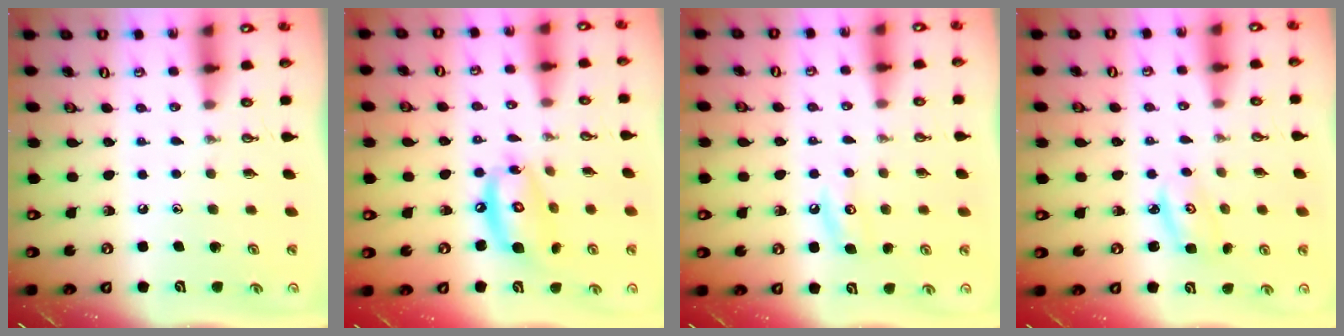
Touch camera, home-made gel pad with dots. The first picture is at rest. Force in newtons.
{"total": 12.8, "press": 12.7, "slide": 1.5}
{"total": 5.3, "press": 5.3, "slide": 0.5}
{"total": 2.8, "press": 2.8, "slide": 0.2}